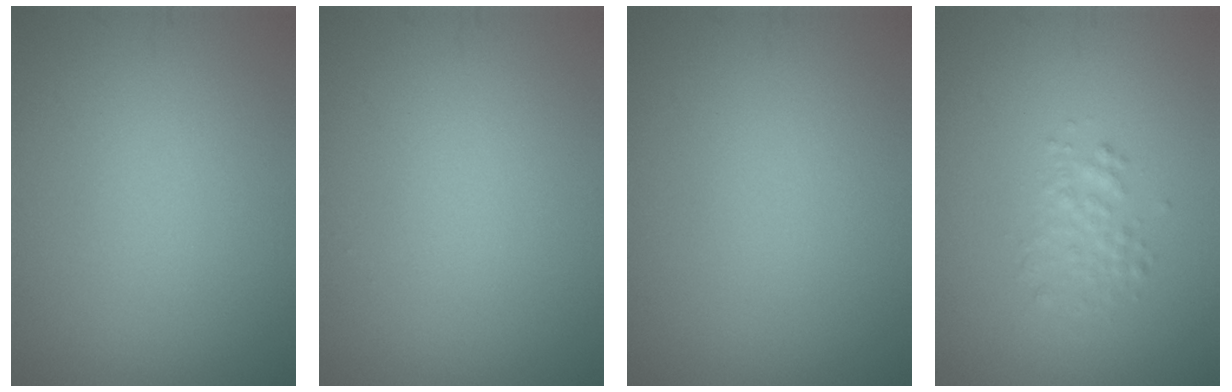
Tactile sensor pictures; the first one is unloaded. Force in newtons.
{"total": 0.0}
{"total": 0.0}
{"total": 1.7, "press": 1.7, "slide": 0.1}